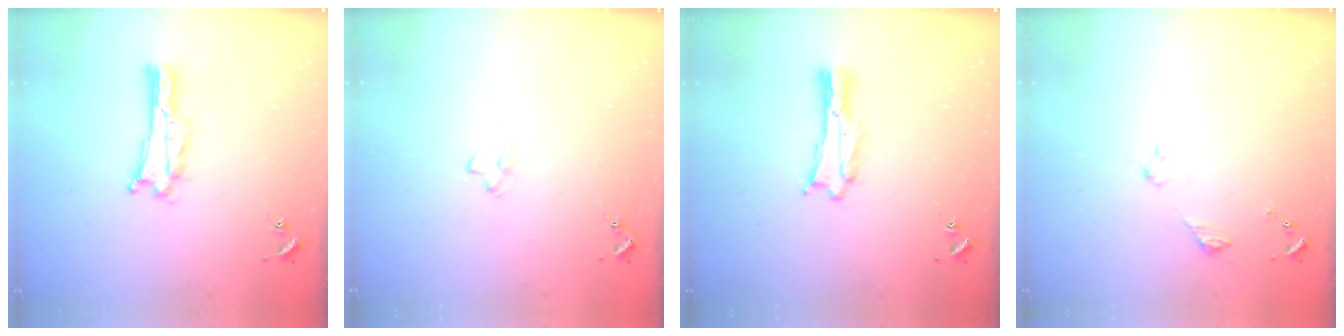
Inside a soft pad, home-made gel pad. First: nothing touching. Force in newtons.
{"total": 2.1, "press": 2.1, "slide": 0.3}
{"total": 1.1, "press": 1.1, "slide": 0.0}
{"total": 2.9, "press": 2.9, "slide": 0.3}